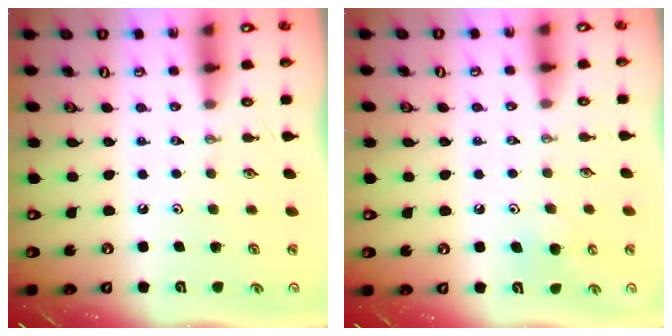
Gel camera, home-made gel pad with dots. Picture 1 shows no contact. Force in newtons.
{"total": 5.9, "press": 5.8, "slide": 0.6}